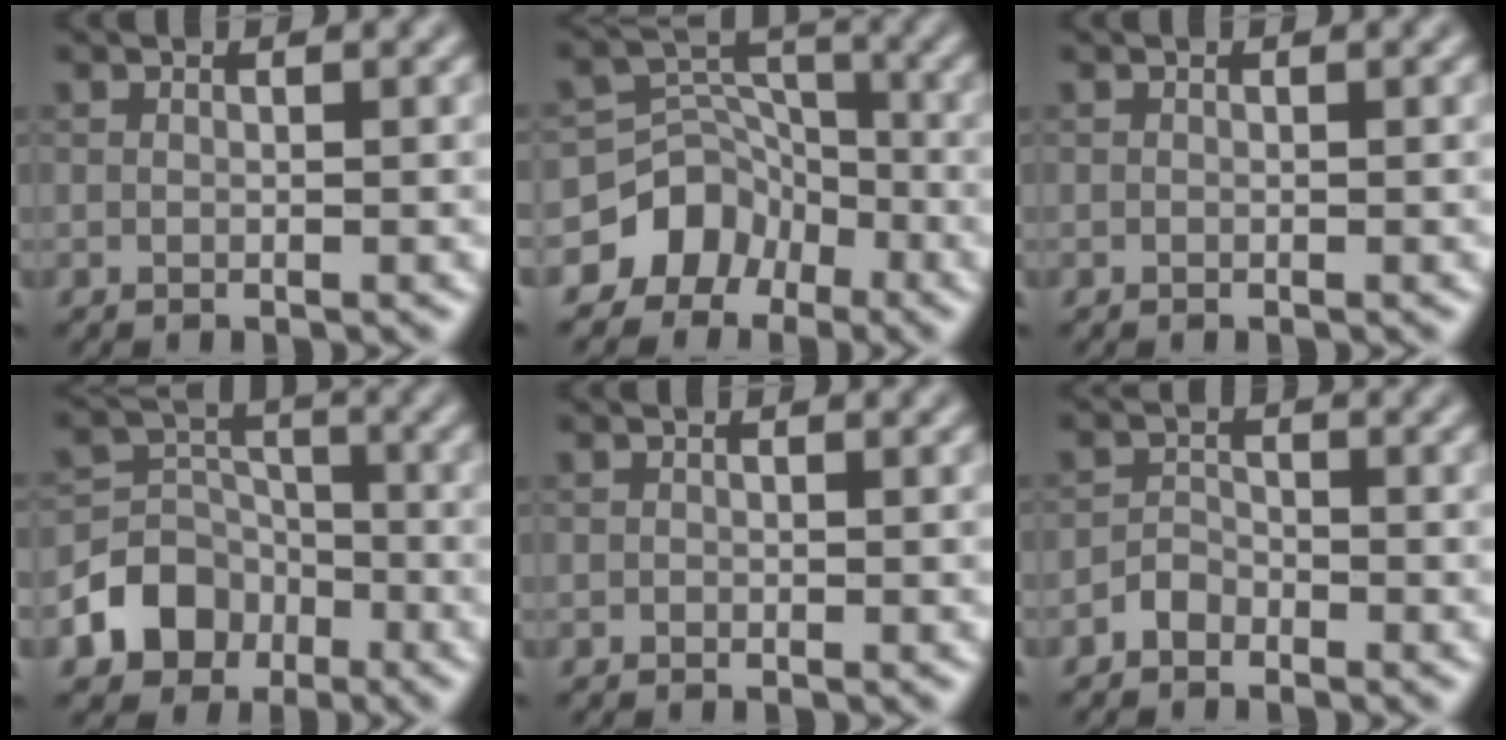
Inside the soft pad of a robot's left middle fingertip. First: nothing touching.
{"total": 5.8, "force": [-3.8, 4.2, 0.8], "torque": [0.013, 0.017, -0.071]}
{"total": 0.0}
{"total": 5.7, "force": [-2.9, 4.6, 1.9], "torque": [-0.010, 0.009, -0.069]}
{"total": 0.0}
{"total": 1.4, "force": [-1.1, 0.8, 0.3], "torque": [-0.002, 0.009, -0.023]}